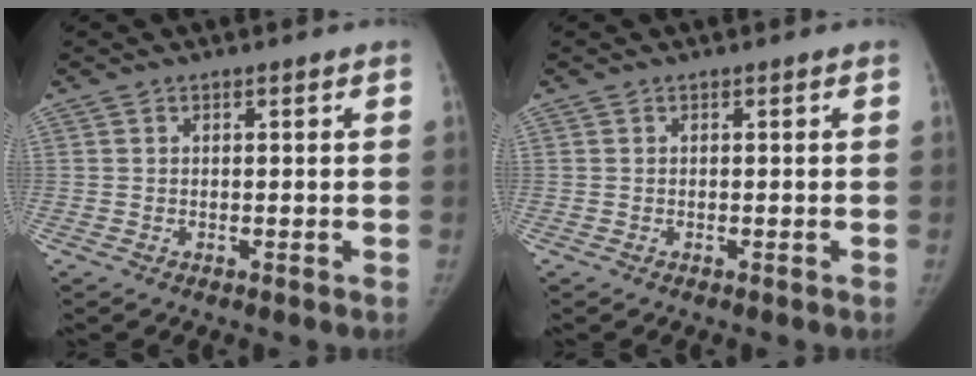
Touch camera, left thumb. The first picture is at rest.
{"total": 0.0}